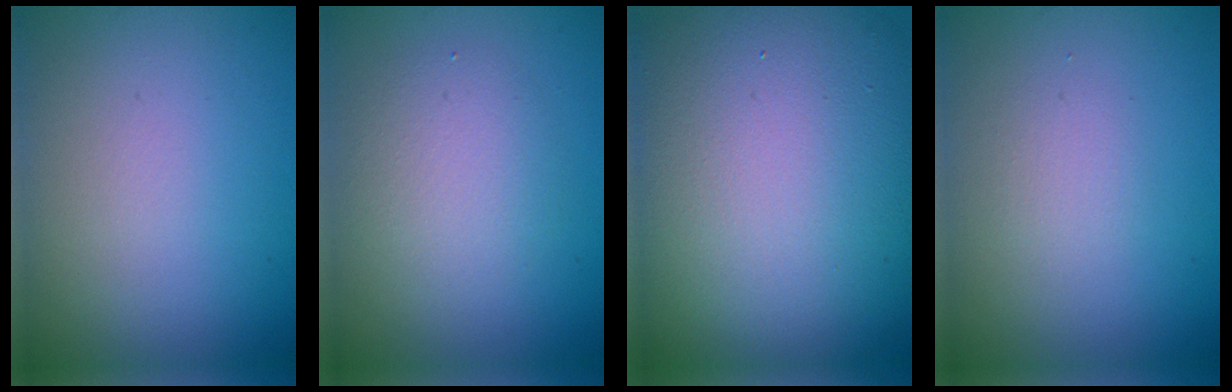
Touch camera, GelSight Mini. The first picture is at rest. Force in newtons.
{"total": 2.9, "press": 2.9, "slide": 0.2}
{"total": 19.1, "press": 19.1, "slide": 1.0}
{"total": 1.1, "press": 1.1, "slide": 0.1}